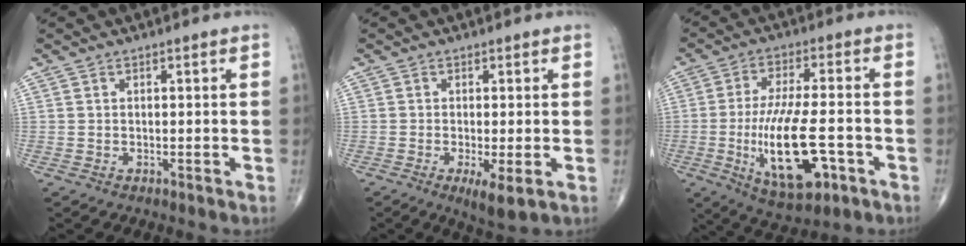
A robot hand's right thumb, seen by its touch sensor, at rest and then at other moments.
{"total": 4.7, "force": [-1.5, 1.1, 4.4], "torque": [-0.078, -0.015, -0.025]}
{"total": 16.2, "force": [-4.5, 6.0, 14.4], "torque": [-0.260, 0.008, -0.064]}